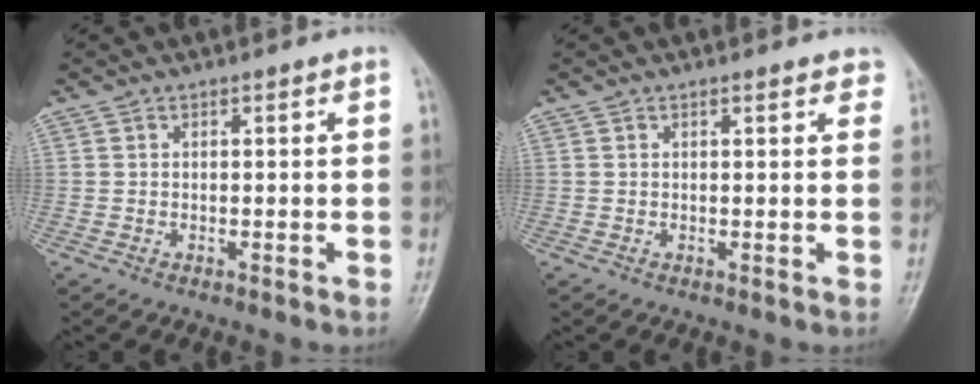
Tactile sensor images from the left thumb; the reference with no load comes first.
{"total": 2.3, "force": [1.7, 0.9, 1.3], "torque": [0.001, 0.000, 0.015]}